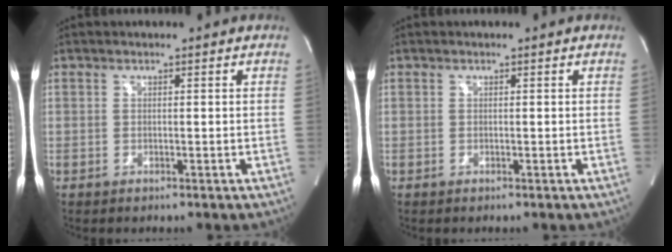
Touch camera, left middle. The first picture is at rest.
{"total": 0.0}